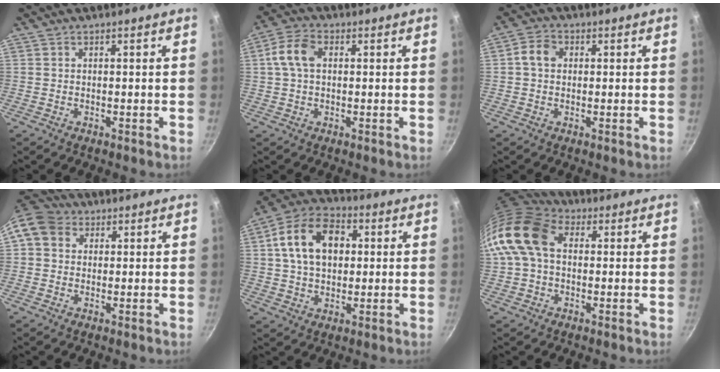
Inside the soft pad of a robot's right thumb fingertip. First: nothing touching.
{"total": 7.0, "force": [1.2, 4.4, 5.3], "torque": [-0.109, 0.020, 0.014]}
{"total": 4.3, "force": [0.6, 3.3, 2.7], "torque": [-0.044, 0.011, 0.001]}
{"total": 8.2, "force": [2.1, 6.9, 4.0], "torque": [-0.054, 0.015, 0.019]}
{"total": 14.4, "force": [2.9, 10.0, 10.0], "torque": [-0.149, 0.018, 0.037]}
{"total": 13.5, "force": [1.7, 9.6, 9.3], "torque": [-0.166, 0.026, 0.012]}